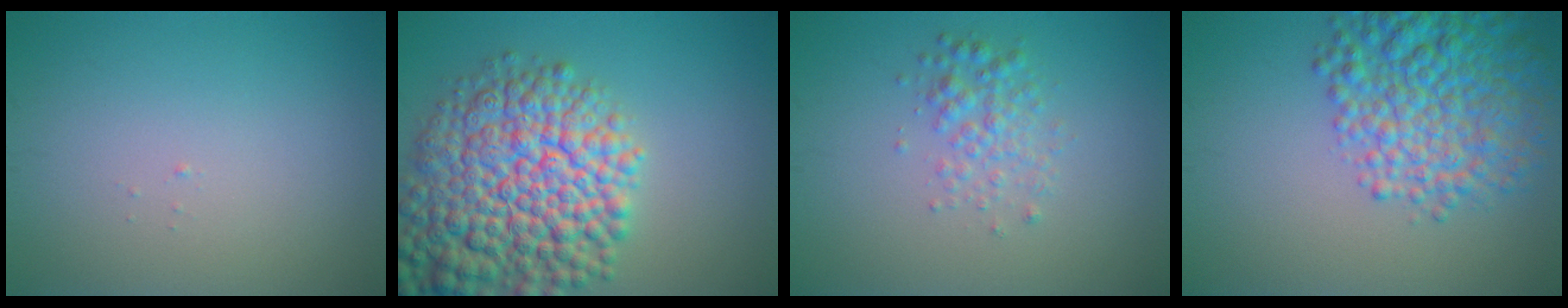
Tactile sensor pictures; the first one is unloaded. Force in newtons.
{"total": 11.9, "press": 11.9, "slide": 0.5}
{"total": 2.3, "press": 2.3, "slide": 0.1}
{"total": 7.8, "press": 7.8, "slide": 0.3}